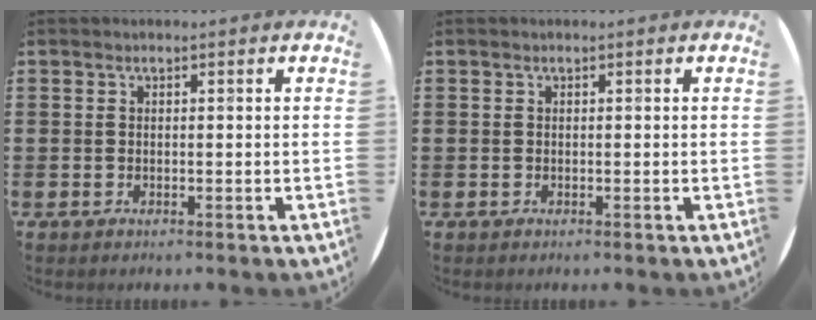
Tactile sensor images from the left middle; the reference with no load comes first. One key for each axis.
{"total": 0.0}